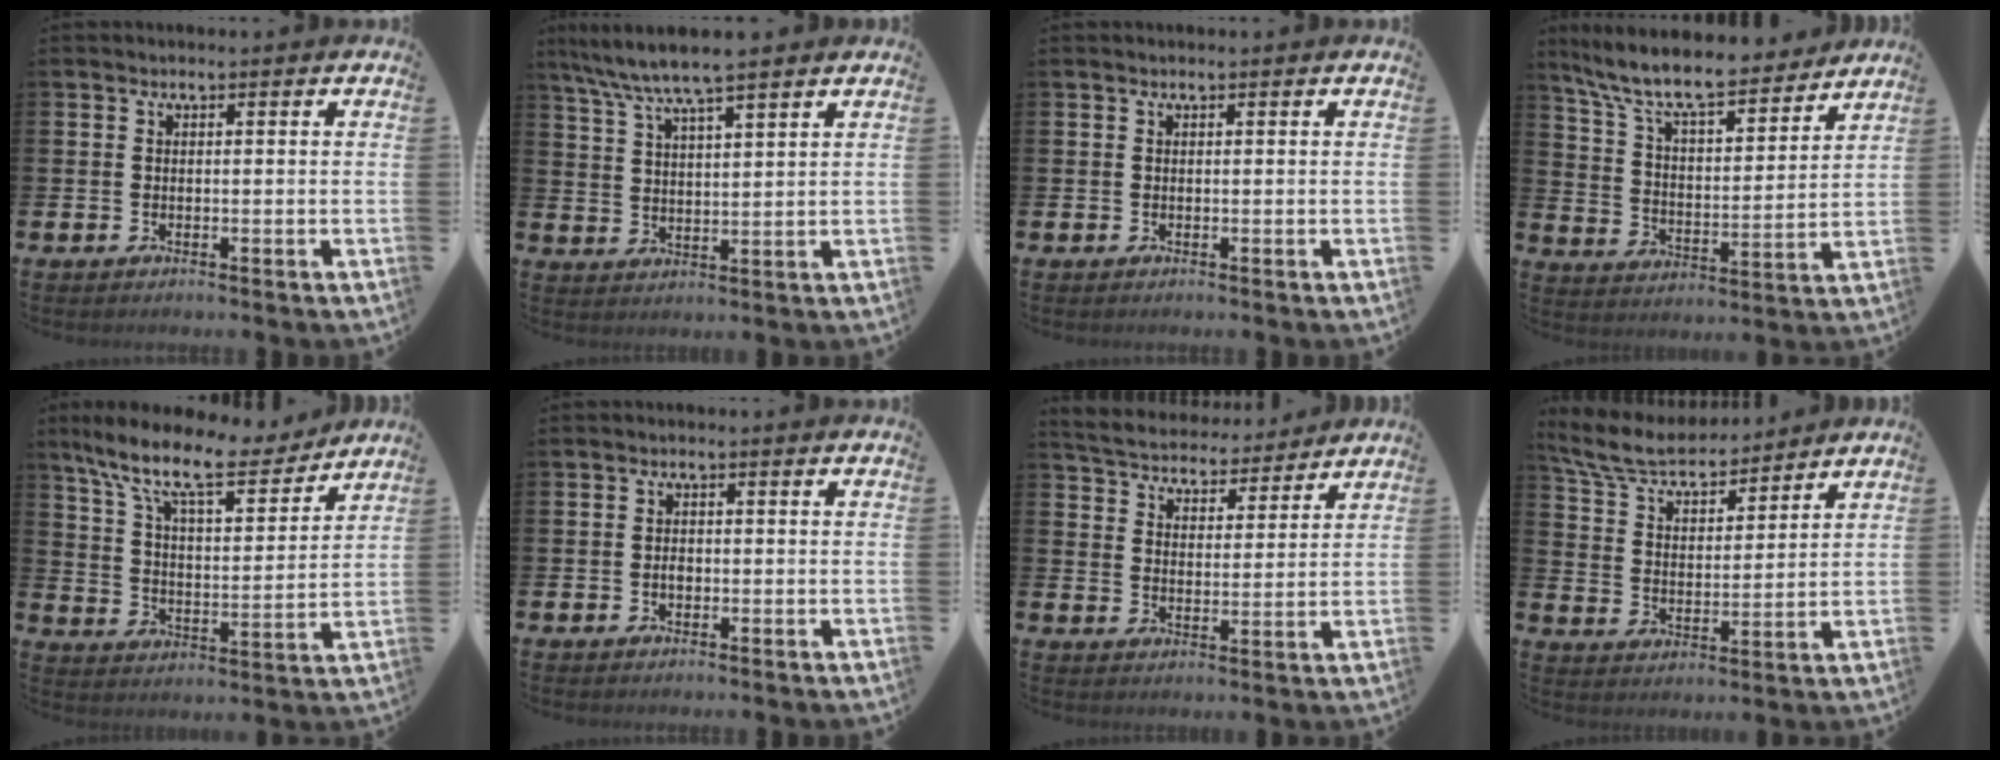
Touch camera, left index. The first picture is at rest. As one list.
[{"total": 6.7, "force": [6.1, 0.4, 2.9], "torque": [-0.078, -0.021, 0.109]}, {"total": 0.0}, {"total": 10.2, "force": [9.1, 2.1, 3.9], "torque": [-0.112, -0.060, 0.156]}, {"total": 12.1, "force": [9.9, 3.3, 6.1], "torque": [-0.144, -0.055, 0.167]}, {"total": 1.4, "force": [-0.3, 0.9, 1.0], "torque": [-0.011, 0.002, -0.009]}, {"total": 5.4, "force": [5.2, 1.2, 0.0], "torque": [-0.031, -0.040, 0.091]}, {"total": 7.3, "force": [6.8, 2.0, 2.1], "torque": [-0.076, -0.042, 0.119]}]